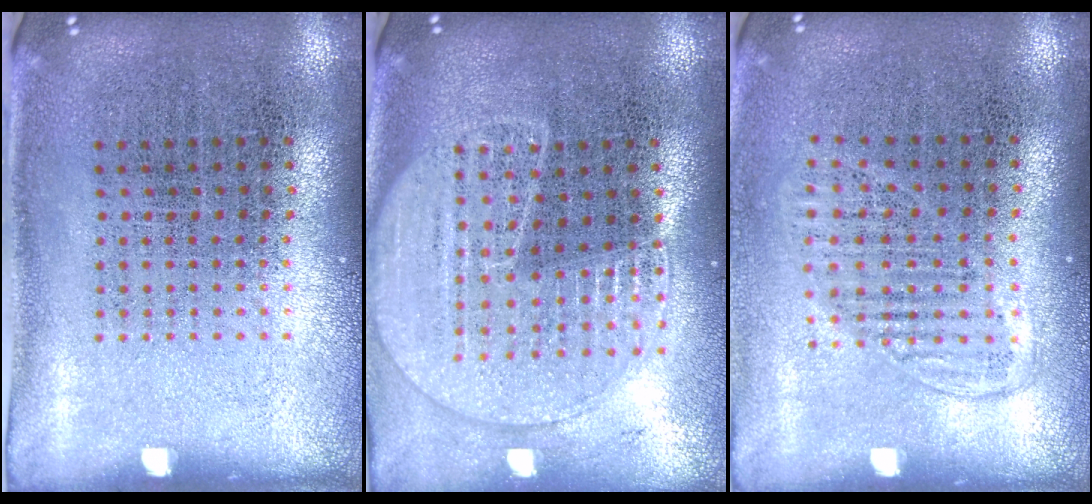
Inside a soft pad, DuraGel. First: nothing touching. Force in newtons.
{"total": 1.8, "press": 1.7, "slide": 0.6}
{"total": 1.3, "press": 1.2, "slide": 0.6}